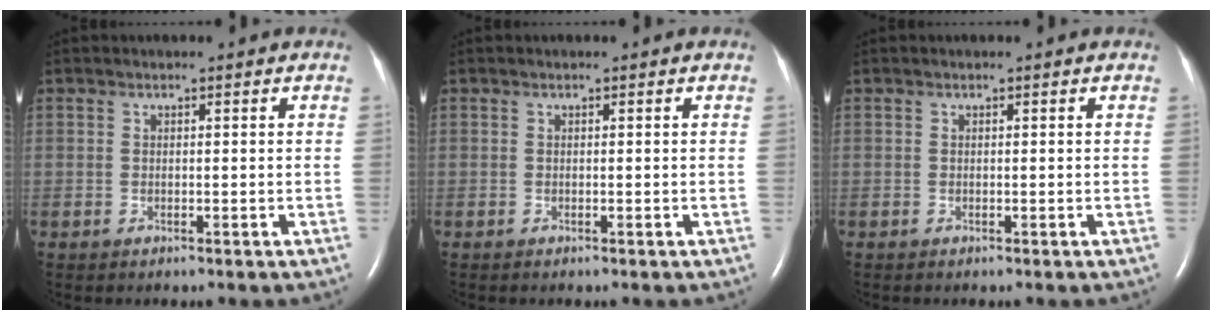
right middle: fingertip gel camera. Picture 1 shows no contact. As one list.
[{"total": 0.0}, {"total": 0.0}]